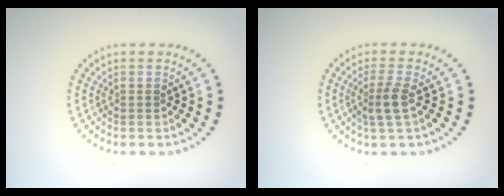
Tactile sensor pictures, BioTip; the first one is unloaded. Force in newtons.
{"total": 2.2, "press": 1.8, "slide": 1.3}